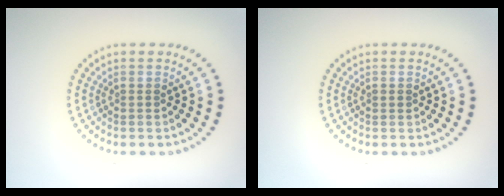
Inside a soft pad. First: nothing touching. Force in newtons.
{"total": 0.7, "press": 0.7, "slide": 0.0}